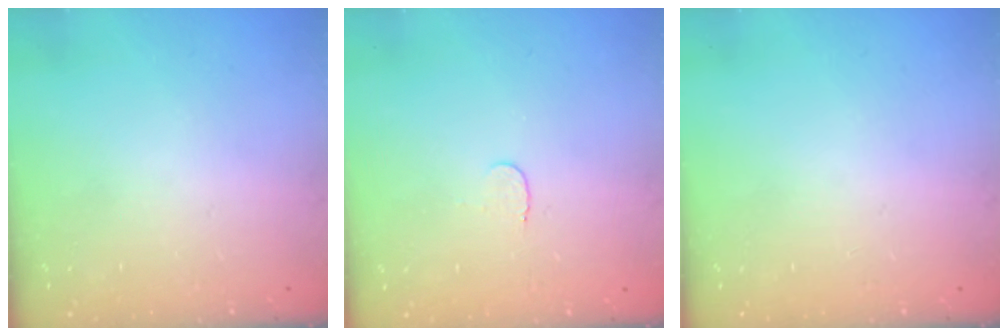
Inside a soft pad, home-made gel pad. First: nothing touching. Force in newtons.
{"total": 3.5, "press": 3.5, "slide": 0.4}
{"total": 0.0}